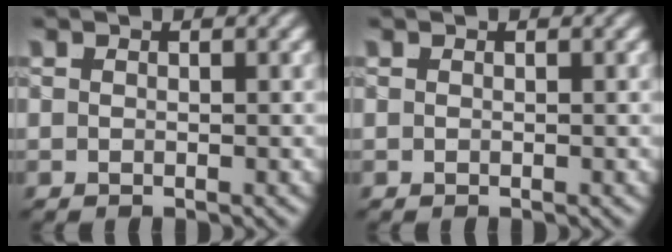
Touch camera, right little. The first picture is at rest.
{"total": 0.0}